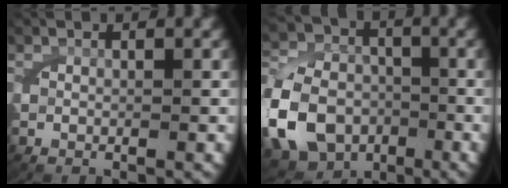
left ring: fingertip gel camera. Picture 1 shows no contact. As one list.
[{"total": 10.7, "force": [-4.0, 9.2, 3.7], "torque": [-0.097, -0.051, -0.060]}]